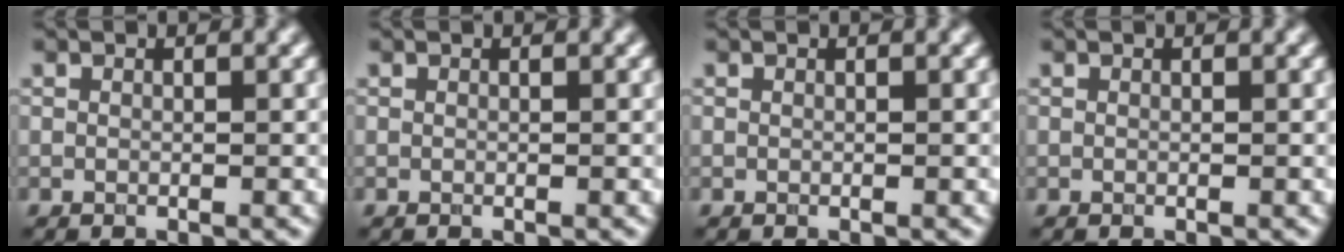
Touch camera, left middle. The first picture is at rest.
{"total": 0.0}
{"total": 0.0}
{"total": 0.0}